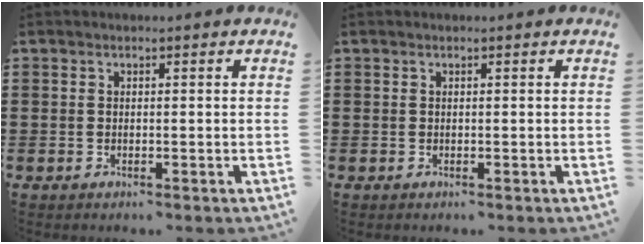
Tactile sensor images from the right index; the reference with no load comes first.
{"total": 0.0}